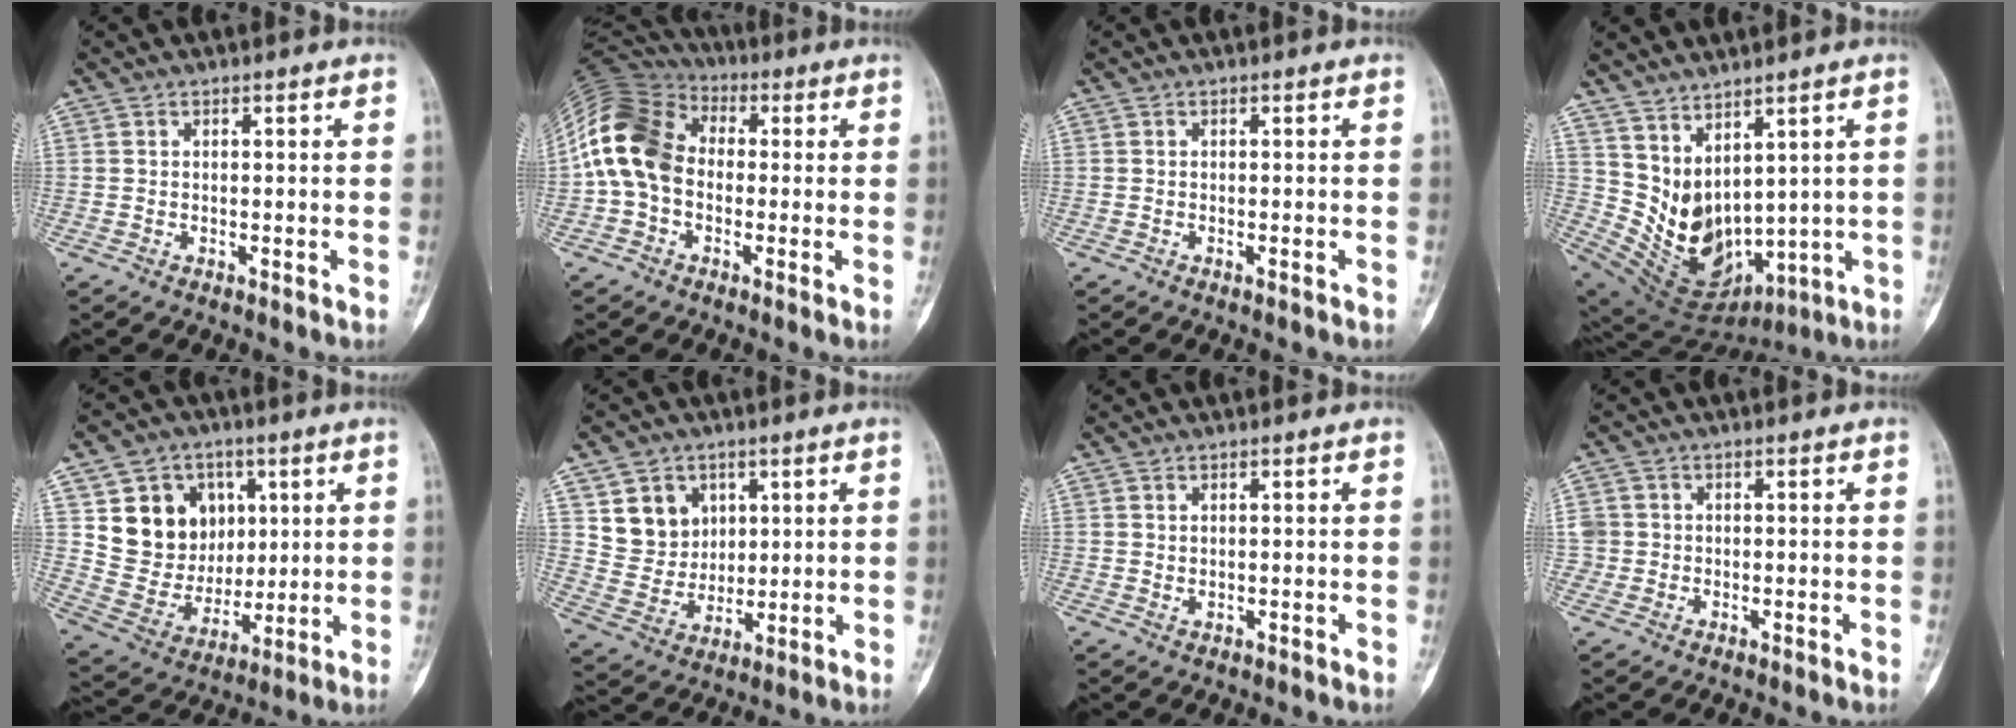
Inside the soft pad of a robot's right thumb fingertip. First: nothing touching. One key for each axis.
{"total": 14.9, "fx": -0.5, "fy": 11.1, "fz": 9.9, "tx": -0.191, "ty": 0.034, "tz": -0.022}
{"total": 0.5, "fx": -0.3, "fy": 0.1, "fz": 0.4, "tx": -0.010, "ty": -0.001, "tz": -0.003}
{"total": 12.6, "fx": 5.0, "fy": 7.4, "fz": 8.9, "tx": -0.130, "ty": -0.038, "tz": 0.132}
{"total": 15.5, "fx": 5.1, "fy": 13.2, "fz": 6.3, "tx": -0.058, "ty": -0.012, "tz": 0.108}
{"total": 9.7, "fx": 4.1, "fy": 8.2, "fz": 3.1, "tx": -0.020, "ty": -0.023, "tz": 0.085}
{"total": 0.5, "fx": 0.3, "fy": 0.3, "fz": 0.3, "tx": -0.002, "ty": -0.003, "tz": 0.006}
{"total": 2.6, "fx": -0.1, "fy": 2.5, "fz": 0.2, "tx": 0.013, "ty": 0.007, "tz": -0.002}